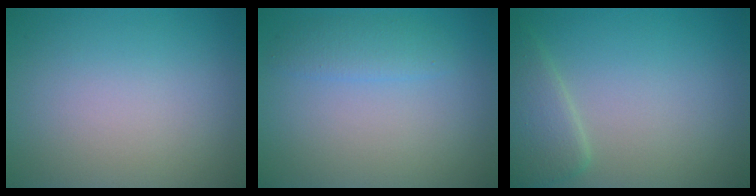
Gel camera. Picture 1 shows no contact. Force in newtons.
{"total": 1.7, "press": 1.7, "slide": 0.1}
{"total": 3.0, "press": 2.9, "slide": 0.2}